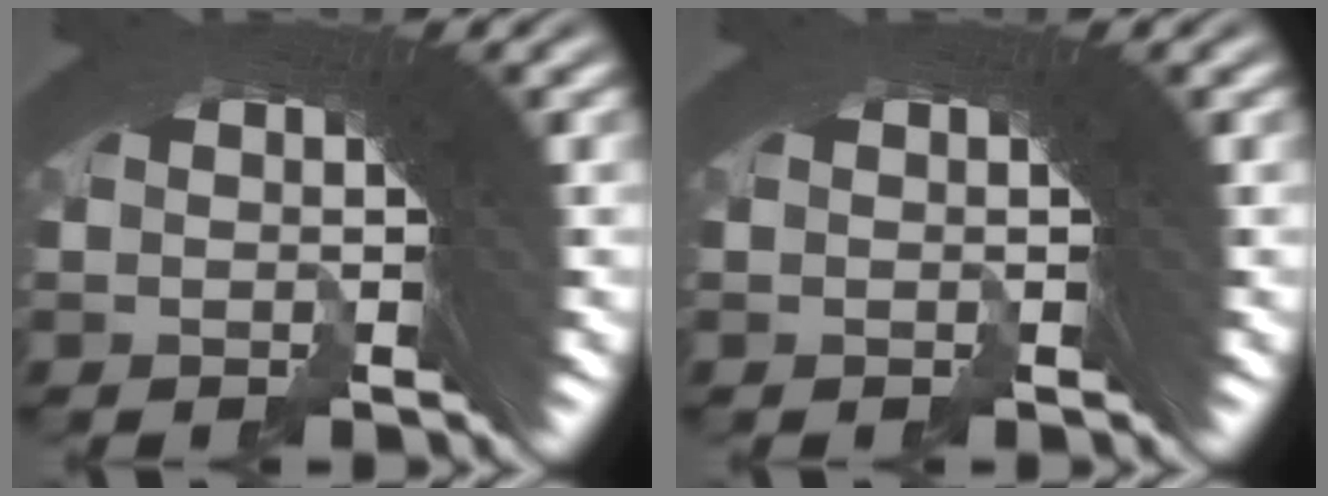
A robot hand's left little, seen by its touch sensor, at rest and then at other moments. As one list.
[{"total": 0.0}]